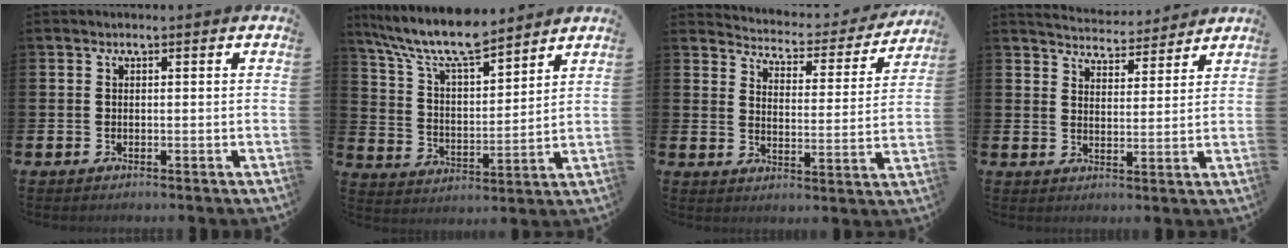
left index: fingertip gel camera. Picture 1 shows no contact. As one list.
[{"total": 9.5, "force": [8.4, 1.8, 4.1], "torque": [-0.106, -0.046, 0.148]}, {"total": 4.4, "force": [4.2, 1.0, 0.5], "torque": [-0.031, -0.042, 0.064]}, {"total": 4.5, "force": [4.4, 0.8, 0.0], "torque": [-0.013, -0.035, 0.077]}]